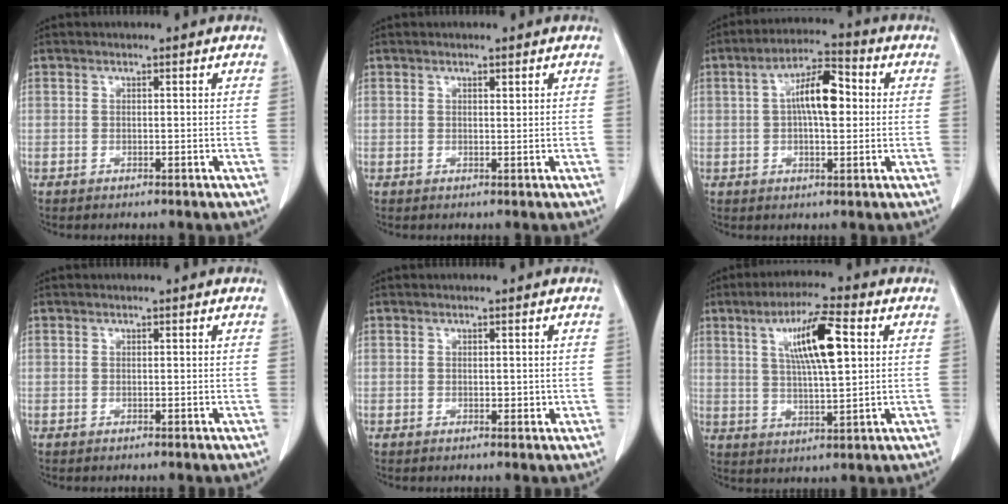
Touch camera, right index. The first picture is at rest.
{"total": 0.6, "force": [0.4, 0.1, 0.4], "torque": [-0.009, -0.003, 0.007]}
{"total": 8.7, "force": [1.1, 2.8, 8.1], "torque": [-0.149, 0.021, 0.013]}
{"total": 0.0}
{"total": 1.2, "force": [0.0, 0.6, 1.0], "torque": [-0.012, -0.001, 0.001]}
{"total": 10.6, "force": [3.1, 1.6, 10.0], "torque": [-0.177, 0.009, 0.055]}